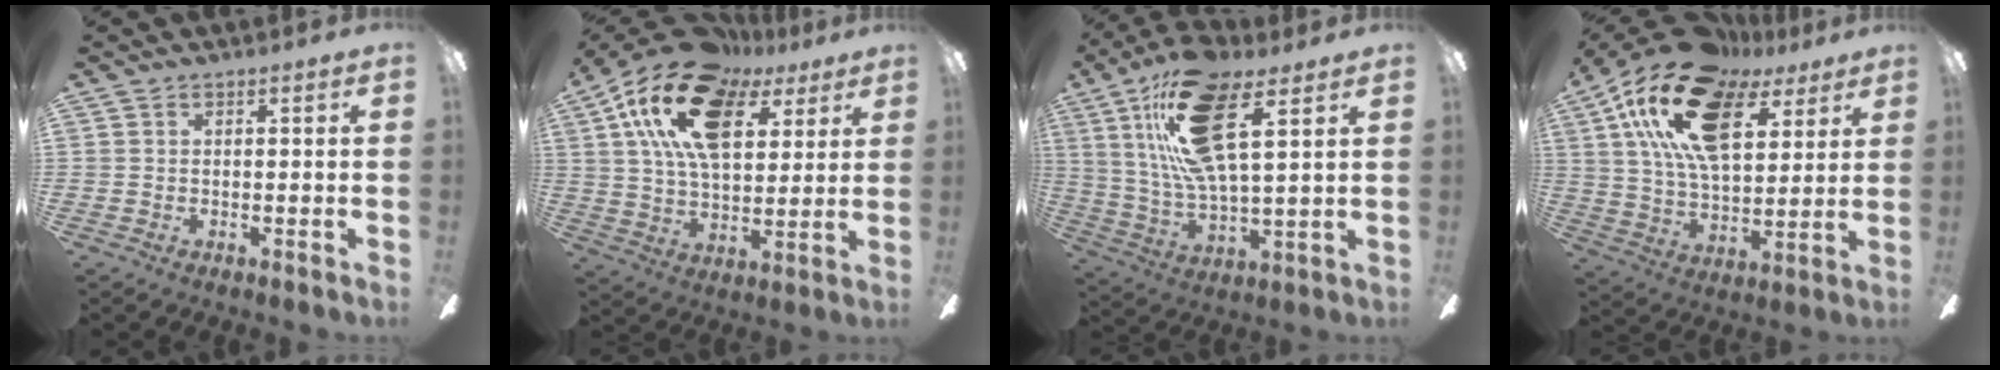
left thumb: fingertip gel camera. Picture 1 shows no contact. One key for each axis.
{"total": 21.6, "fx": 11.0, "fy": 11.3, "fz": 14.8, "tx": -0.291, "ty": -0.032, "tz": 0.188}
{"total": 20.7, "fx": 10.0, "fy": 6.8, "fz": 16.8, "tx": -0.354, "ty": -0.023, "tz": 0.159}
{"total": 24.0, "fx": 12.5, "fy": 12.0, "fz": 16.5, "tx": -0.312, "ty": -0.046, "tz": 0.215}